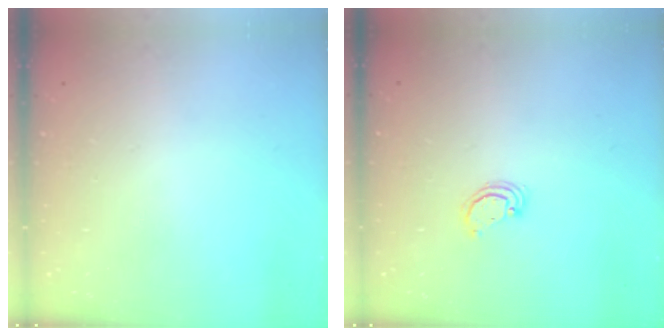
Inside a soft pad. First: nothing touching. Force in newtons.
{"total": 2.5, "press": 2.5, "slide": 0.2}